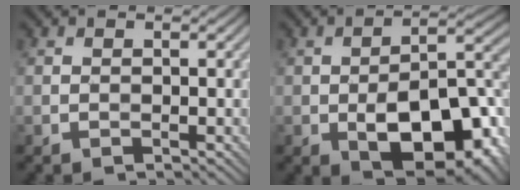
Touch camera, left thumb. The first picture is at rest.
{"total": 14.9, "force": [-5.6, 7.4, 11.7], "torque": [-0.161, -0.015, -0.083]}